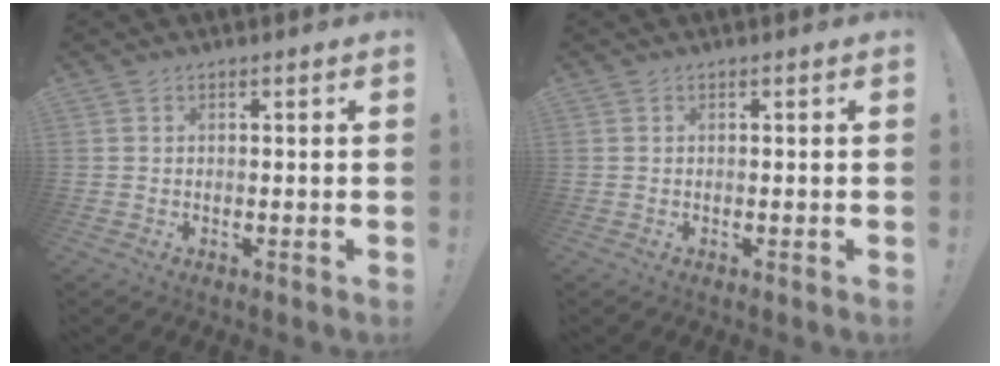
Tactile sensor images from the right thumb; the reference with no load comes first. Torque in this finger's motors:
{"motor_torque": [-0.10, 0.10, -0.01, 0.01, 0.01]}